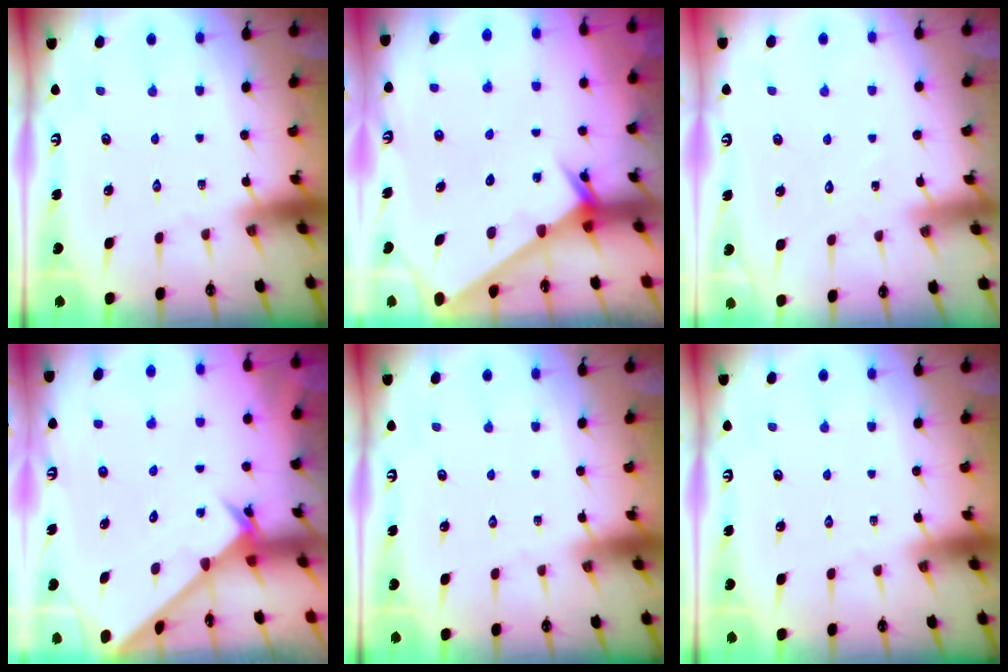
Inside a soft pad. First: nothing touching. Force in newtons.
{"total": 2.4, "press": 2.4, "slide": 0.1}
{"total": 4.6, "press": 4.6, "slide": 0.3}
{"total": 2.6, "press": 2.6, "slide": 0.2}
{"total": 0.0}
{"total": 0.0}